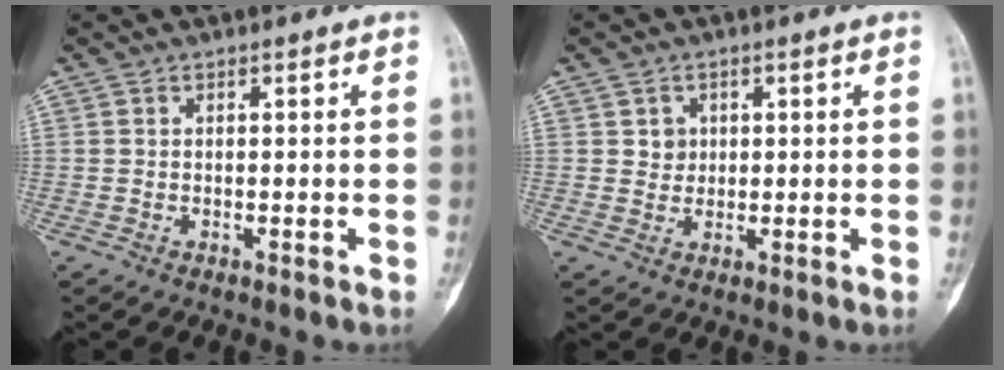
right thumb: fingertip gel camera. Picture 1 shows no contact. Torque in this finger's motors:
{"motor_torque": [0.17, 0.33, 0.18, 0.07, -0.02]}